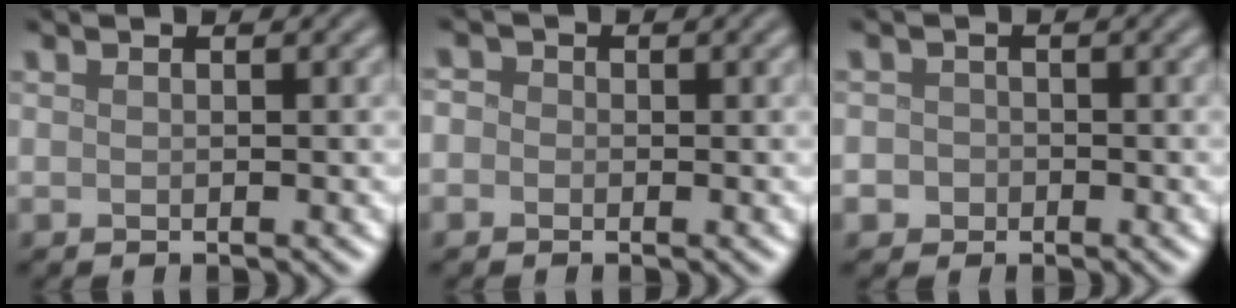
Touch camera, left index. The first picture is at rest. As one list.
[{"total": 1.6, "force": [0.1, 1.5, 0.6], "torque": [0.001, 0.004, -0.018]}, {"total": 2.2, "force": [-0.7, 2.0, 0.6], "torque": [0.006, 0.007, -0.026]}]